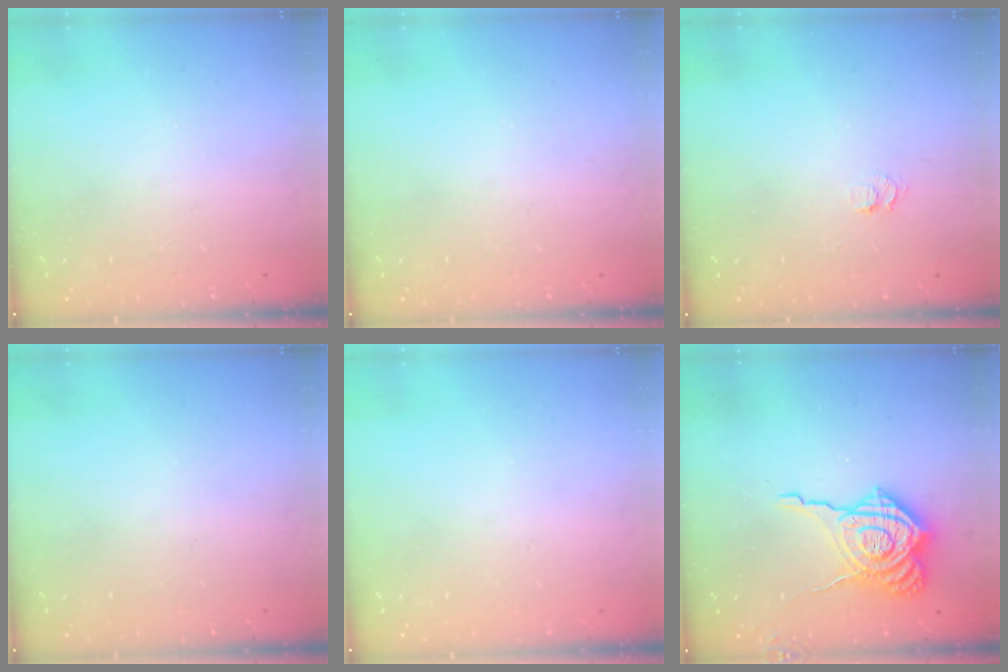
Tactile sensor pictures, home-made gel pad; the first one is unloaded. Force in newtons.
{"total": 0.0}
{"total": 4.4, "press": 4.4, "slide": 0.5}
{"total": 0.0}
{"total": 0.0}
{"total": 15.0, "press": 15.0, "slide": 1.2}